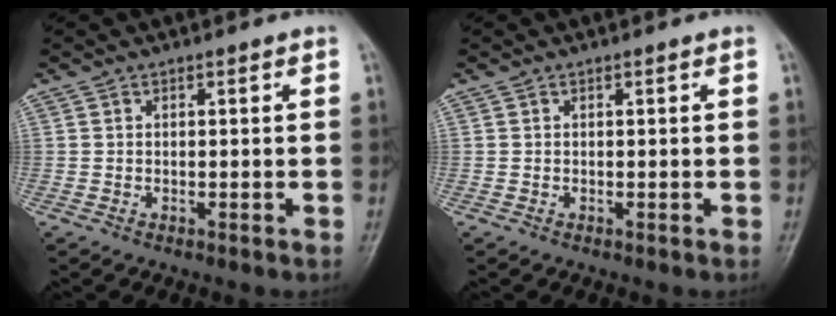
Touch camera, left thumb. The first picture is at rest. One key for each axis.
{"total": 0.0}